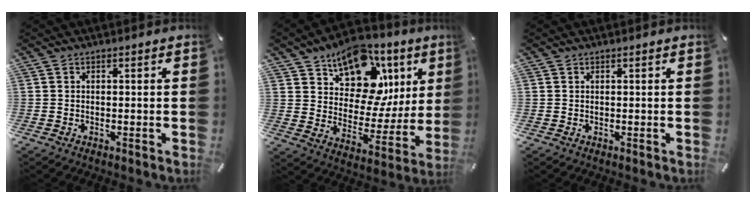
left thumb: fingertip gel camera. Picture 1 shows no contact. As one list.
[{"total": 15.6, "force": [9.9, 10.1, 6.6], "torque": [-0.086, -0.085, 0.171]}, {"total": 1.0, "force": [0.4, 0.8, -0.3], "torque": [0.008, 0.003, 0.005]}]